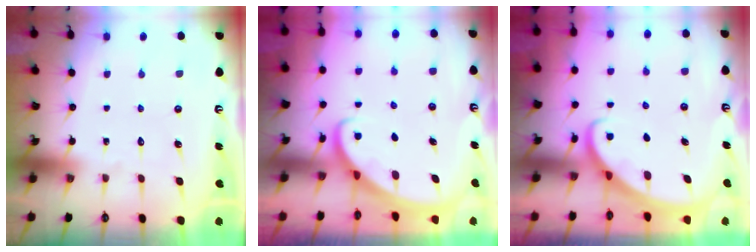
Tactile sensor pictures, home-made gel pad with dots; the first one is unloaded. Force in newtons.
{"total": 2.7, "press": 2.7, "slide": 0.3}
{"total": 2.5, "press": 2.5, "slide": 0.2}